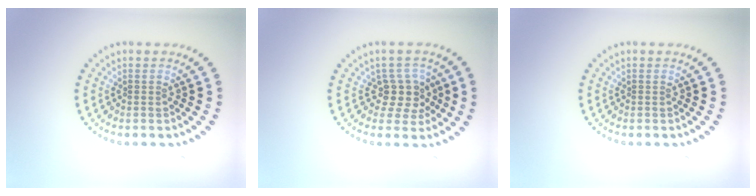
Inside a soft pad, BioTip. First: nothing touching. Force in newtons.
{"total": 2.7, "press": 2.3, "slide": 1.5}
{"total": 0.0}